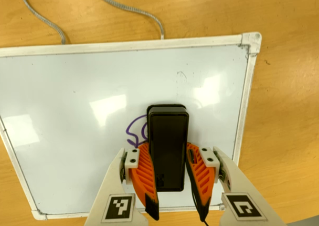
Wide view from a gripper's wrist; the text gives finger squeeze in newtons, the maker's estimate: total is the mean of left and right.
{"total": 16.1, "left": 16.4, "right": 15.8}